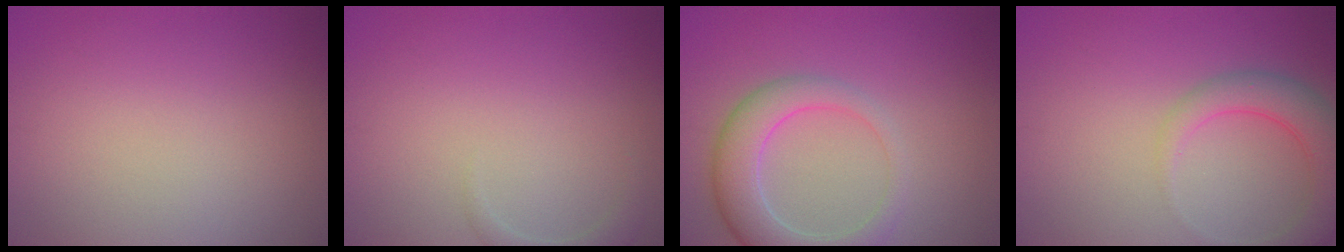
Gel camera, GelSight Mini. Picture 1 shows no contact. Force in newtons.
{"total": 1.5, "press": 1.5, "slide": 0.2}
{"total": 5.2, "press": 5.1, "slide": 0.4}
{"total": 4.3, "press": 4.3, "slide": 0.5}